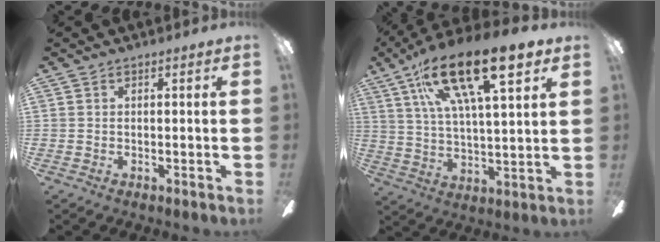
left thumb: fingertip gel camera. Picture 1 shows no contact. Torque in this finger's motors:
{"motor_torque": [0.55, 0.64, 1.56, -1.21, 0.21]}